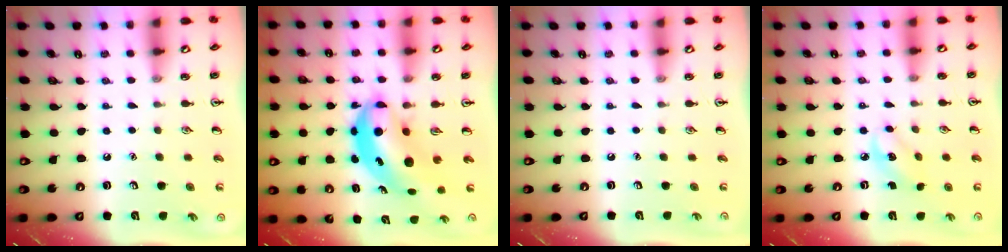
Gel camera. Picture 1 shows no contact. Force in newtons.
{"total": 7.7, "press": 7.5, "slide": 1.9}
{"total": 0.0}
{"total": 3.0, "press": 2.9, "slide": 0.8}